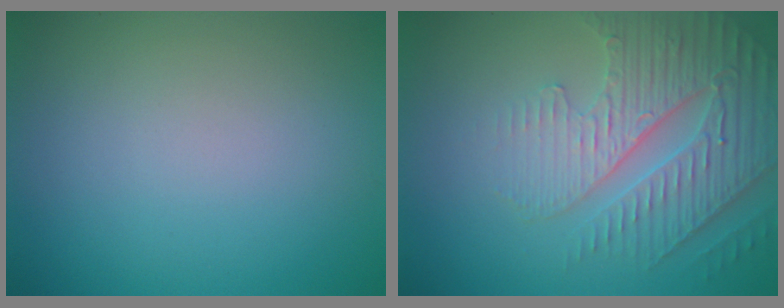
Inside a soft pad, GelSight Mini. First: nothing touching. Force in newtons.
{"total": 4.8, "press": 4.3, "slide": 2.0}